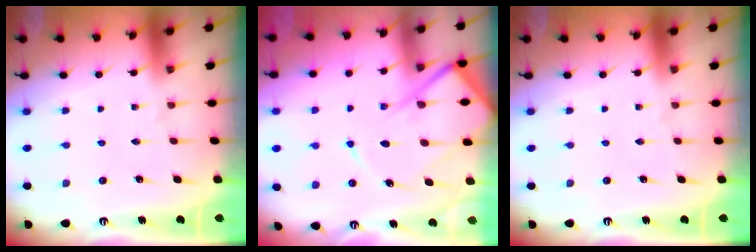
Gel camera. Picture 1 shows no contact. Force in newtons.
{"total": 12.7, "press": 12.7, "slide": 1.3}
{"total": 0.0}